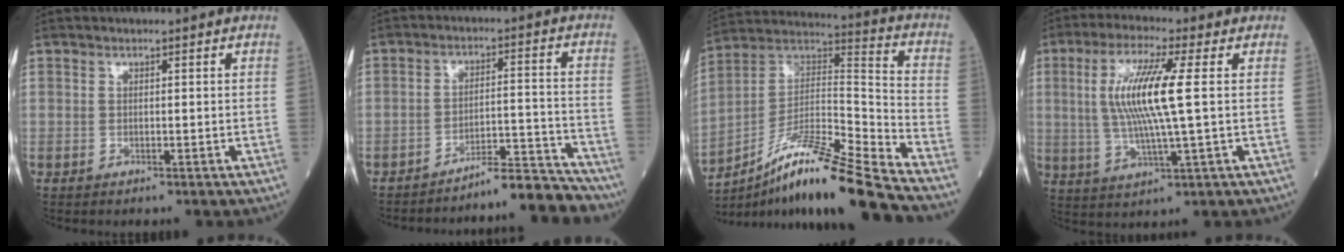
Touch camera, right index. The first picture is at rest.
{"total": 8.5, "force": [-8.5, 0.3, 1.0], "torque": [0.006, 0.040, -0.135]}
{"total": 19.3, "force": [-15.1, -0.8, 12.1], "torque": [-0.221, 0.006, -0.271]}
{"total": 10.9, "force": [1.5, 0.4, 10.8], "torque": [-0.224, 0.001, 0.028]}